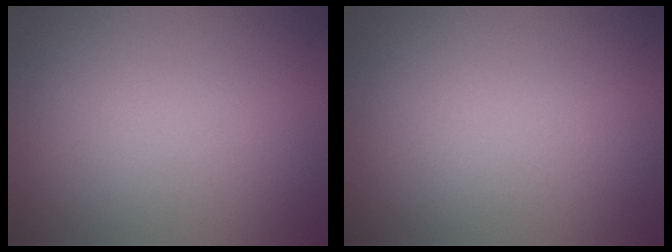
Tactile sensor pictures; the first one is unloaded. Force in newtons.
{"total": 0.0}